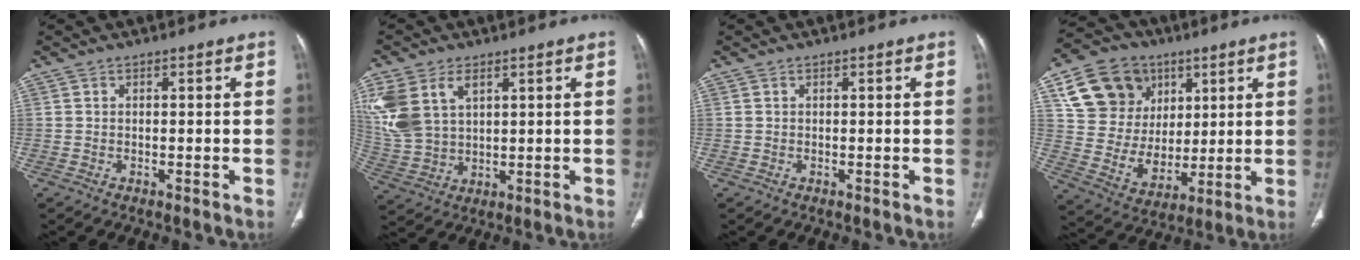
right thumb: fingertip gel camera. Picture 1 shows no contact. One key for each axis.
{"total": 12.3, "fx": 5.0, "fy": 7.6, "fz": 8.2, "tx": -0.186, "ty": -0.003, "tz": 0.115}
{"total": 0.0}
{"total": 18.8, "fx": 7.7, "fy": 15.4, "fz": 7.6, "tx": -0.104, "ty": -0.006, "tz": 0.151}